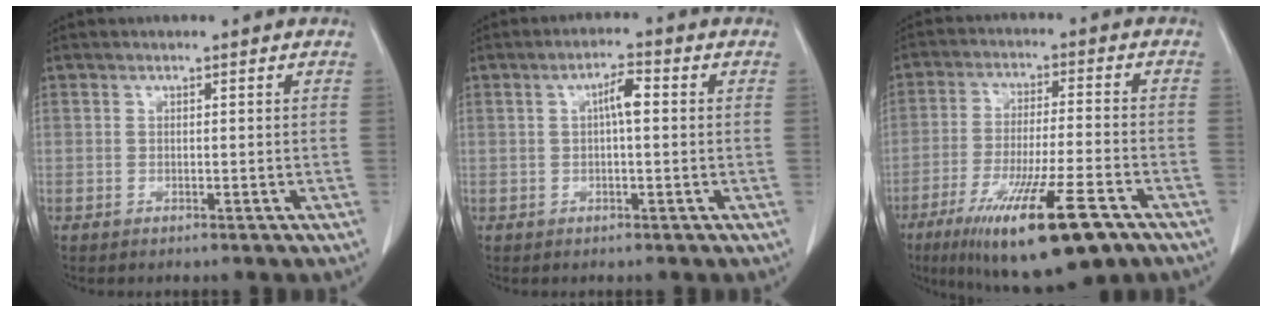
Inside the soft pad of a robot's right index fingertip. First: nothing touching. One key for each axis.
{"total": 3.5, "fx": 0.4, "fy": 0.7, "fz": 3.4, "tx": -0.059, "ty": 0.009, "tz": 0.005}
{"total": 17.3, "fx": -10.0, "fy": 2.4, "fz": 13.9, "tx": -0.225, "ty": -0.037, "tz": -0.161}